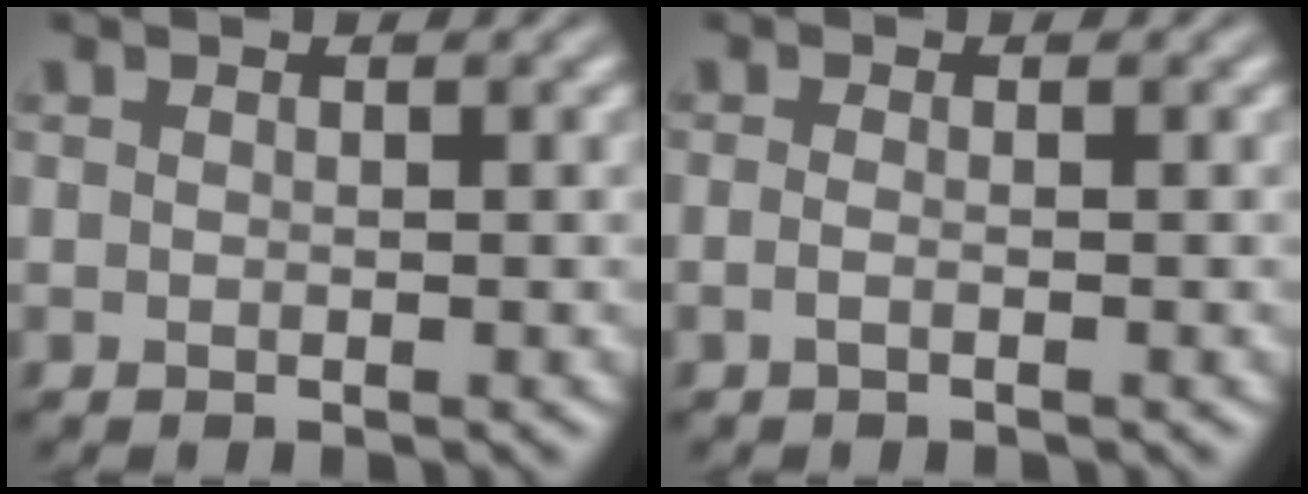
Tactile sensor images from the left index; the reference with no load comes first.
{"total": 1.0, "force": [-0.2, 0.4, 0.9], "torque": [-0.011, -0.011, -0.014]}